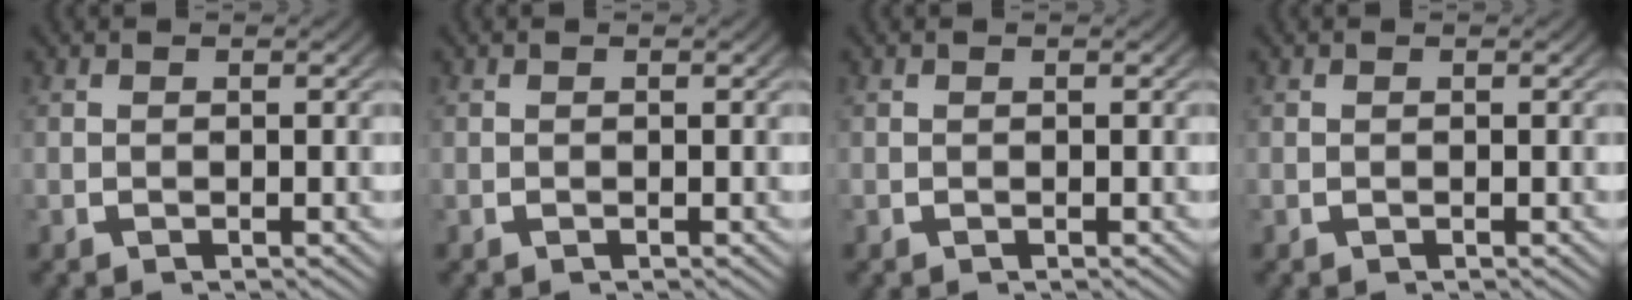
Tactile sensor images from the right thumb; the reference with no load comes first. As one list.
[{"total": 0.0}, {"total": 0.0}, {"total": 0.0}]